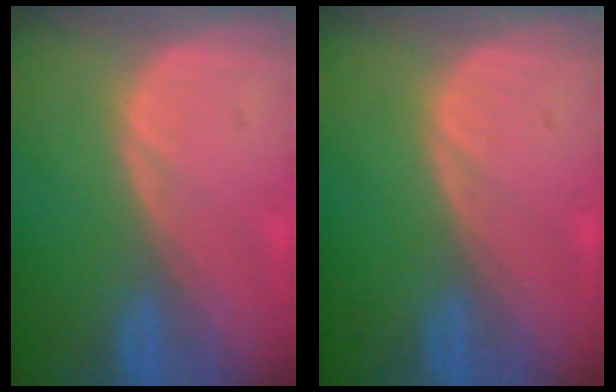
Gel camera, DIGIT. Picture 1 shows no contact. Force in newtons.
{"total": 0.0}